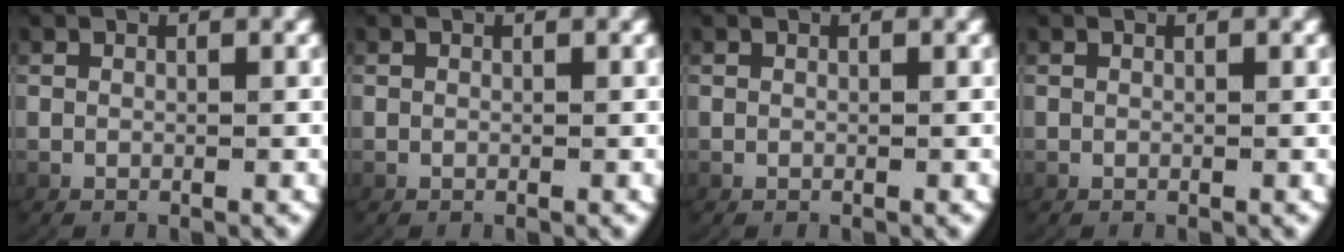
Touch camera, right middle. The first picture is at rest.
{"total": 0.0}
{"total": 0.0}
{"total": 0.0}